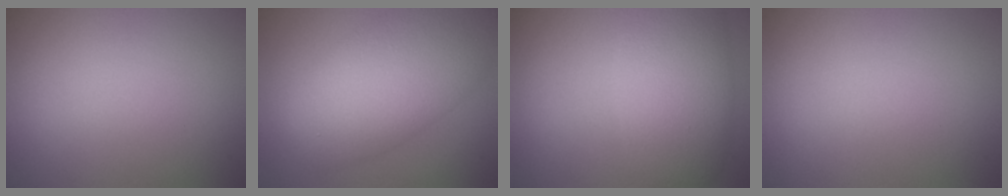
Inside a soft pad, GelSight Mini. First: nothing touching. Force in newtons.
{"total": 9.3, "press": 9.2, "slide": 0.4}
{"total": 6.7, "press": 6.6, "slide": 0.3}
{"total": 0.0}